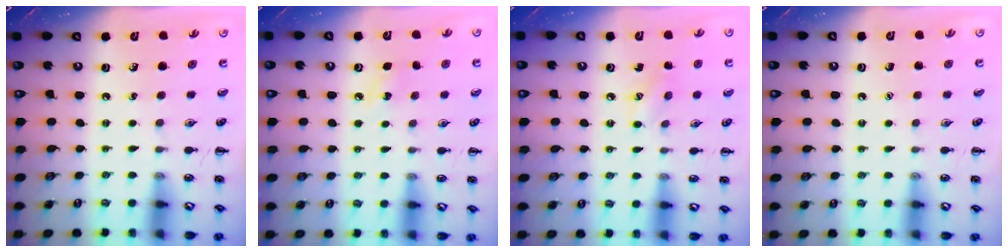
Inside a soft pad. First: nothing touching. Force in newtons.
{"total": 3.8, "press": 3.6, "slide": 1.0}
{"total": 5.8, "press": 5.6, "slide": 1.5}
{"total": 1.6, "press": 1.5, "slide": 0.1}